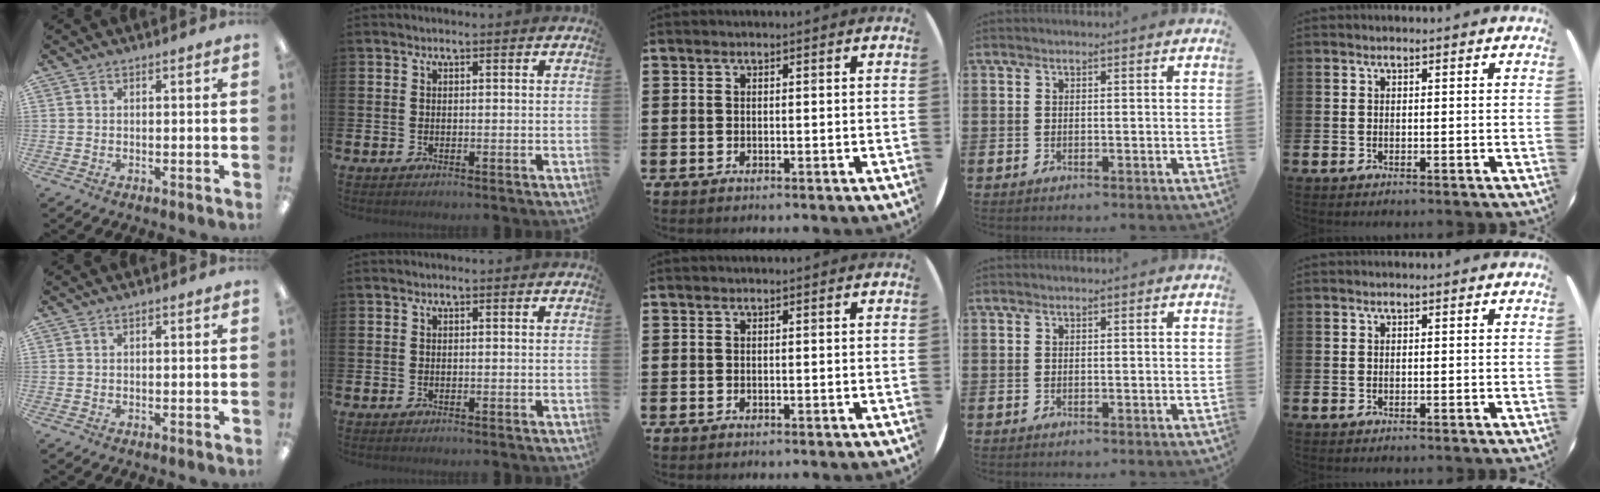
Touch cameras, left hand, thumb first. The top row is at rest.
{}